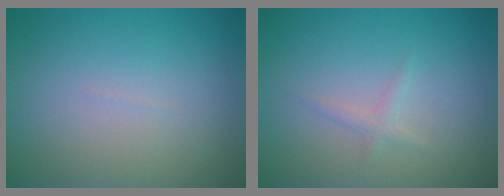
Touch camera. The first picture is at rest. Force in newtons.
{"total": 1.0, "press": 1.0, "slide": 0.1}